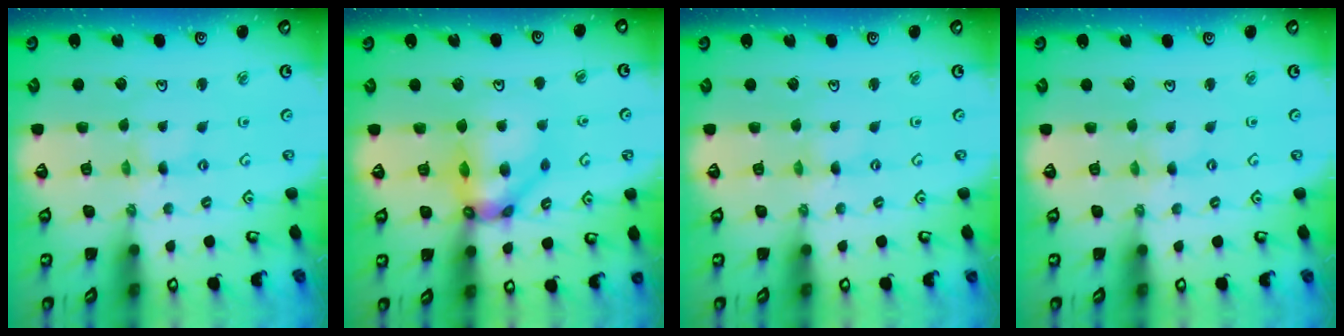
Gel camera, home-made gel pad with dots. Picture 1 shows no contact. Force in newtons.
{"total": 12.0, "press": 12.0, "slide": 1.3}
{"total": 0.9, "press": 0.9, "slide": 0.1}
{"total": 0.0}